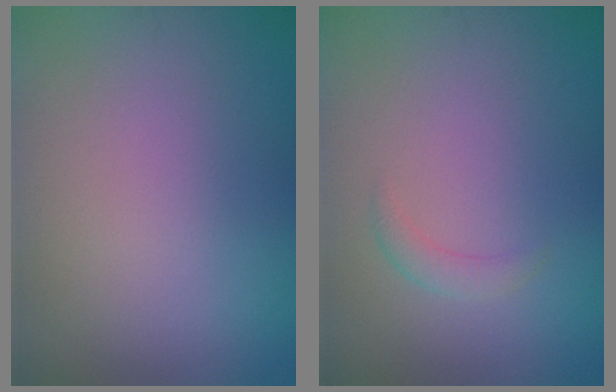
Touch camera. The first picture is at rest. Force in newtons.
{"total": 1.2, "press": 1.2, "slide": 0.1}